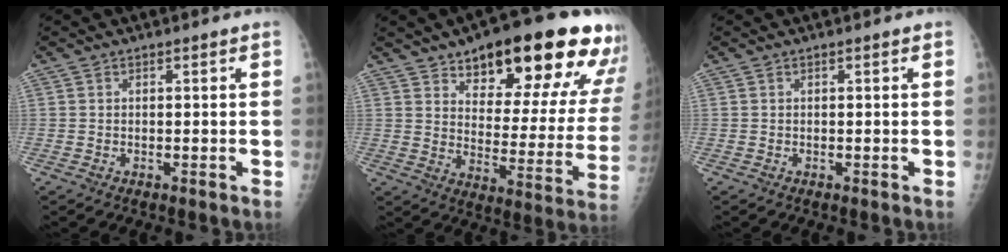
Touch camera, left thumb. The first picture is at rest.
{"total": 25.3, "force": [16.3, 9.4, 16.9], "torque": [-0.183, -0.063, 0.223]}
{"total": 0.0}